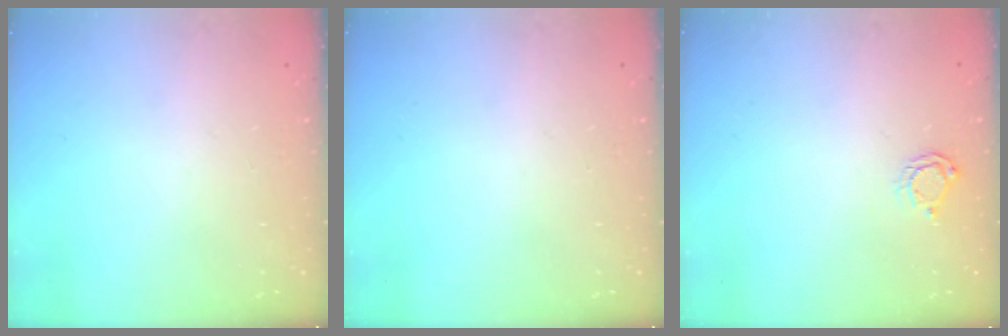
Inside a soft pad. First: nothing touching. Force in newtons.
{"total": 0.0}
{"total": 4.5, "press": 4.4, "slide": 0.6}